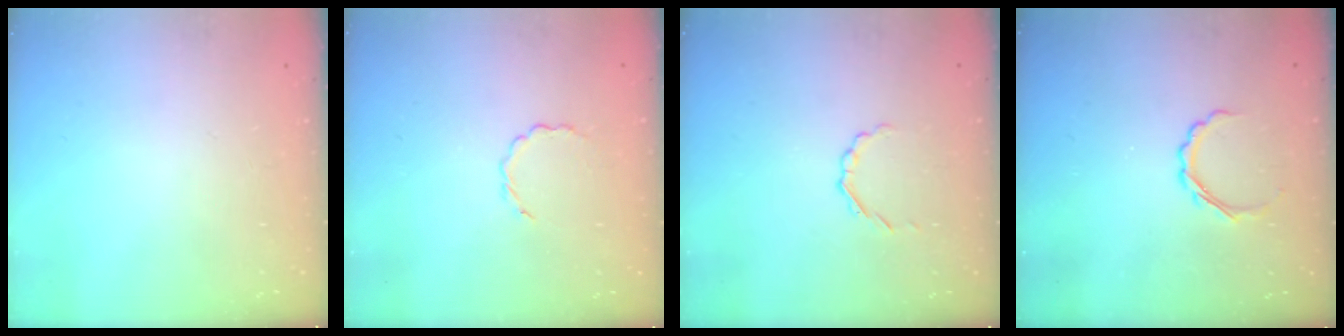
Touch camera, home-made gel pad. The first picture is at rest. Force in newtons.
{"total": 2.7, "press": 2.5, "slide": 1.0}
{"total": 1.8, "press": 1.7, "slide": 0.7}
{"total": 5.4, "press": 5.2, "slide": 1.5}